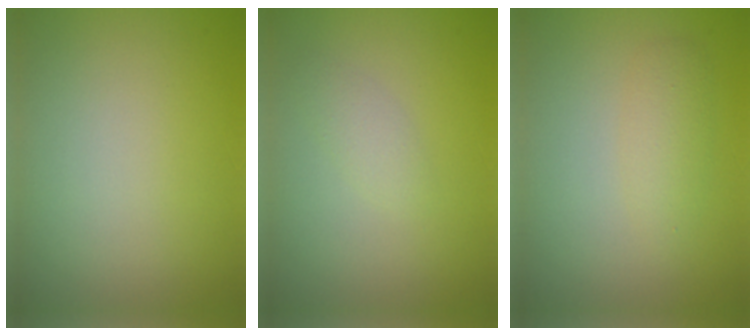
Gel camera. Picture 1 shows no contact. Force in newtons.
{"total": 1.3, "press": 1.3, "slide": 0.0}
{"total": 1.9, "press": 1.9, "slide": 0.1}